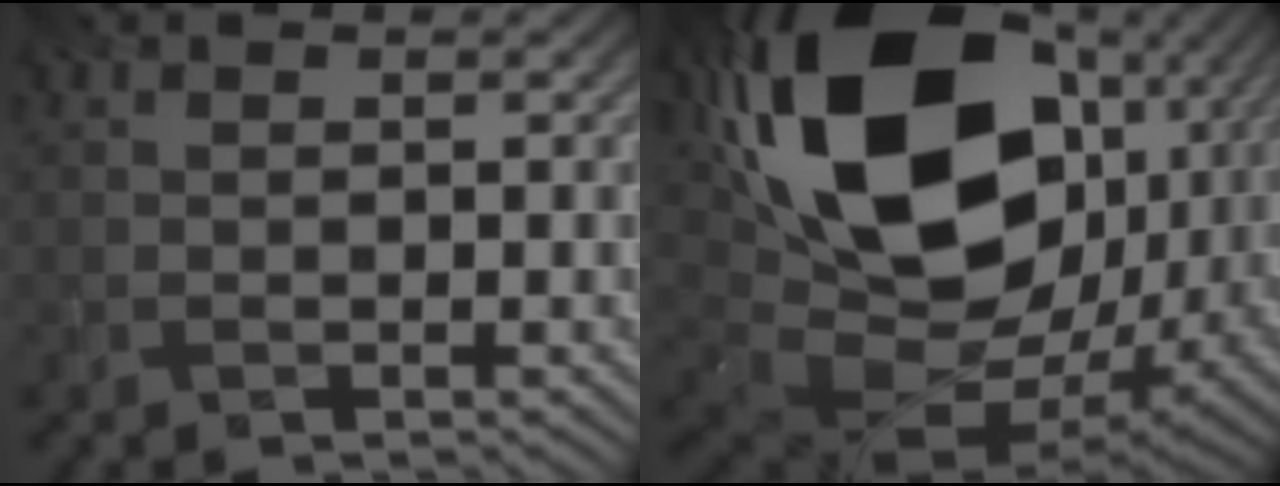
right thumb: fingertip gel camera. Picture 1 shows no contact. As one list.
[{"total": 22.5, "force": [5.5, 14.8, 16.0], "torque": [-0.377, -0.004, 0.101]}]